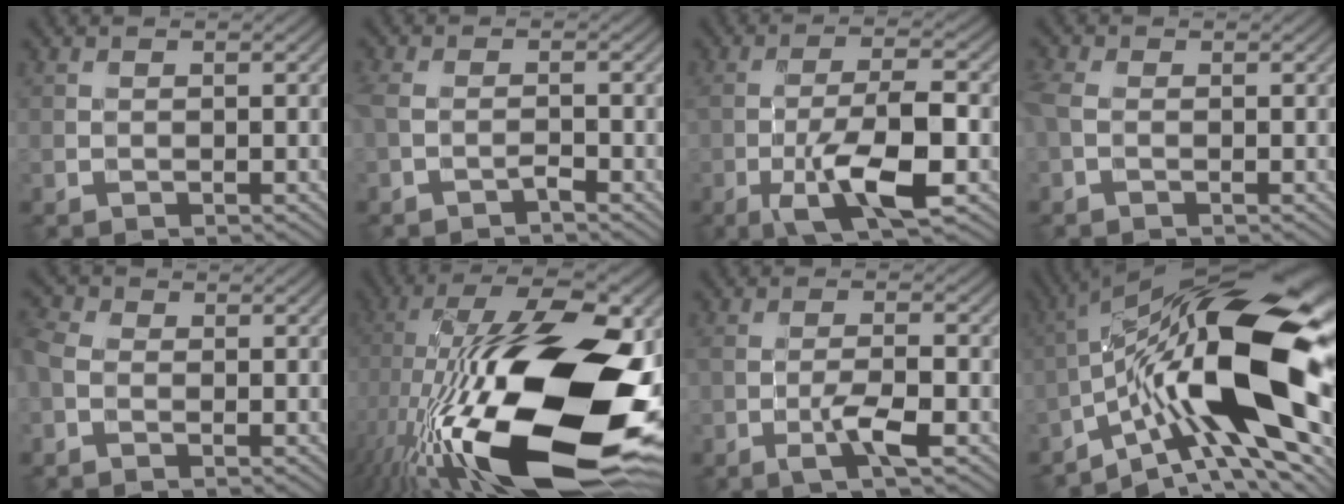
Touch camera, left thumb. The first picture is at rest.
{"total": 2.4, "force": [-1.6, 0.6, 1.6], "torque": [-0.042, 0.001, -0.043]}
{"total": 10.1, "force": [-4.0, 2.8, 8.8], "torque": [-0.155, 0.001, -0.075]}
{"total": 2.9, "force": [-0.6, 1.5, 2.5], "torque": [-0.063, -0.001, -0.021]}
{"total": 3.8, "force": [-0.9, 2.6, 2.6], "torque": [-0.061, 0.005, -0.030]}
{"total": 22.6, "force": [-3.8, 9.6, 20.1], "torque": [-0.372, -0.003, -0.074]}
{"total": 4.3, "force": [-2.0, 0.8, 3.7], "torque": [-0.074, 0.005, -0.042]}
{"total": 19.6, "force": [-3.2, 6.4, 18.2], "torque": [-0.314, 0.021, -0.064]}